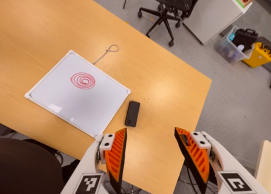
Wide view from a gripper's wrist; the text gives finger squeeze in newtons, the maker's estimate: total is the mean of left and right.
{"total": 0.0}